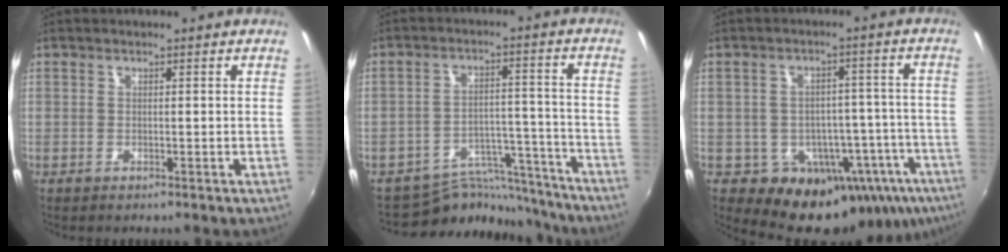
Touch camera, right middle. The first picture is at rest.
{"total": 13.0, "force": [-12.3, 4.0, 1.2], "torque": [-0.021, 0.035, -0.177]}
{"total": 17.2, "force": [-9.3, 12.0, 8.1], "torque": [-0.123, 0.012, -0.096]}